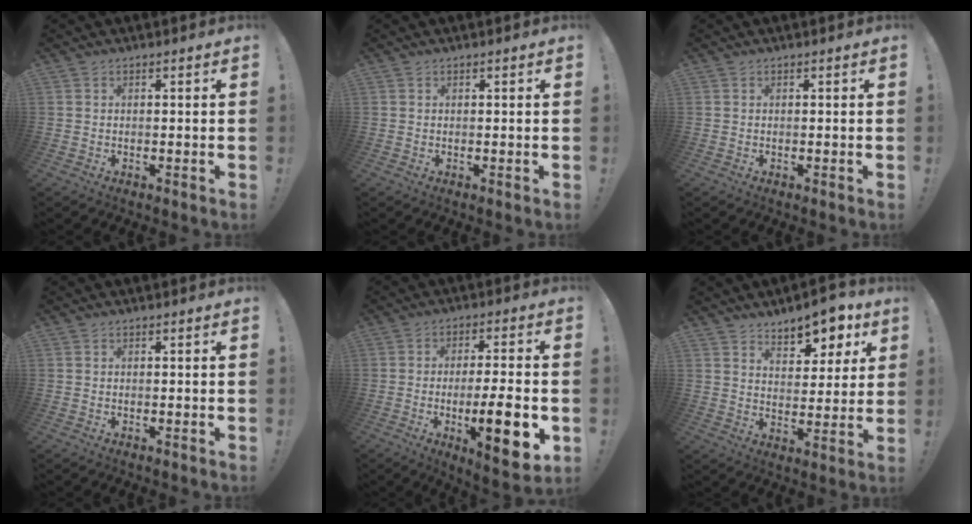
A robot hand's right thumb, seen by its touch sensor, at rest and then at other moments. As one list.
[{"total": 0.0}, {"total": 0.0}, {"total": 0.0}, {"total": 14.5, "force": [-4.1, 3.1, 13.5], "torque": [-0.186, 0.005, -0.060]}, {"total": 9.4, "force": [7.3, 4.5, 3.9], "torque": [-0.033, -0.063, 0.129]}]